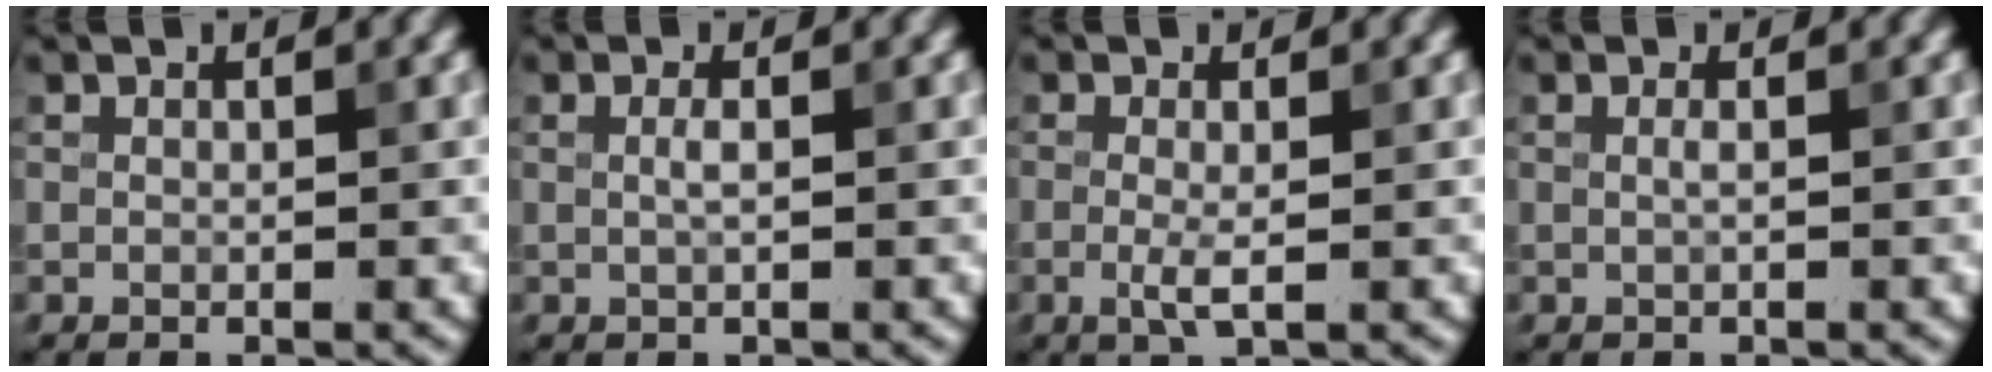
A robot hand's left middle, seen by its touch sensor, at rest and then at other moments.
{"total": 1.0, "force": [0.1, 0.2, 1.0], "torque": [-0.021, 0.003, 0.001]}
{"total": 2.1, "force": [-0.4, 0.4, 2.0], "torque": [-0.042, -0.005, -0.010]}
{"total": 0.7, "force": [0.0, 0.1, 0.7], "torque": [-0.012, 0.002, -0.001]}